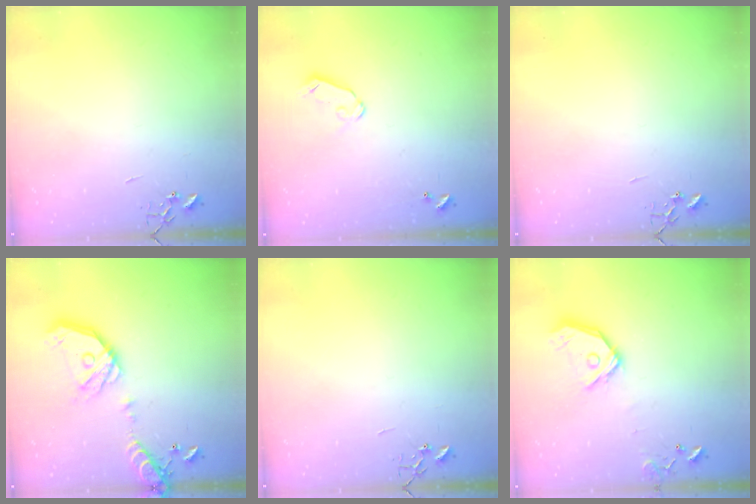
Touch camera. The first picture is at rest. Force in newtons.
{"total": 5.8, "press": 5.8, "slide": 0.5}
{"total": 0.0}
{"total": 18.1, "press": 17.8, "slide": 3.3}
{"total": 0.0}
{"total": 14.2, "press": 14.0, "slide": 2.3}